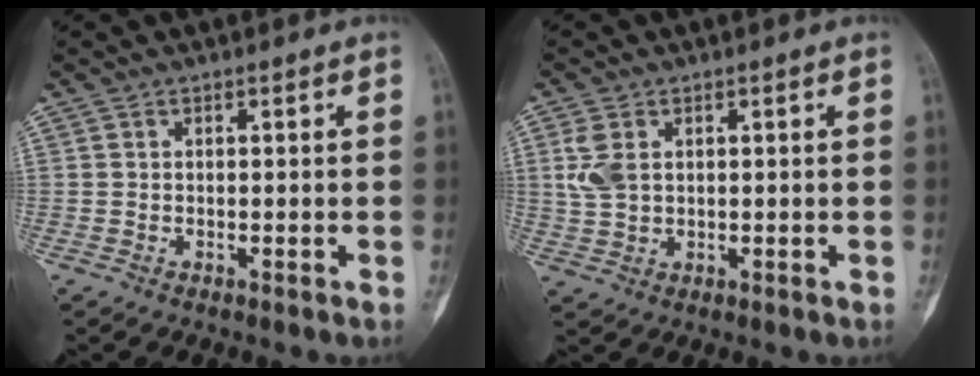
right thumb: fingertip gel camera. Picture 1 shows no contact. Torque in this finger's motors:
{"motor_torque": [0.11, 0.22, 0.35, 0.49, 0.04]}